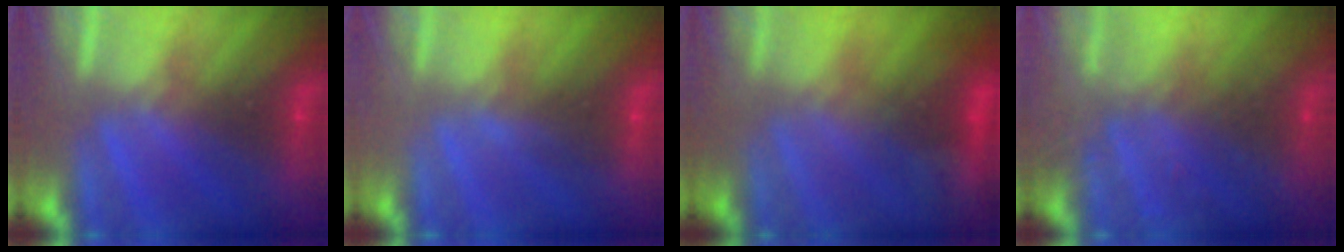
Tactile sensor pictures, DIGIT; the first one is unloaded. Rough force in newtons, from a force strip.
{"total": 2.8}
{"total": 4.8}
{"total": 8.7}